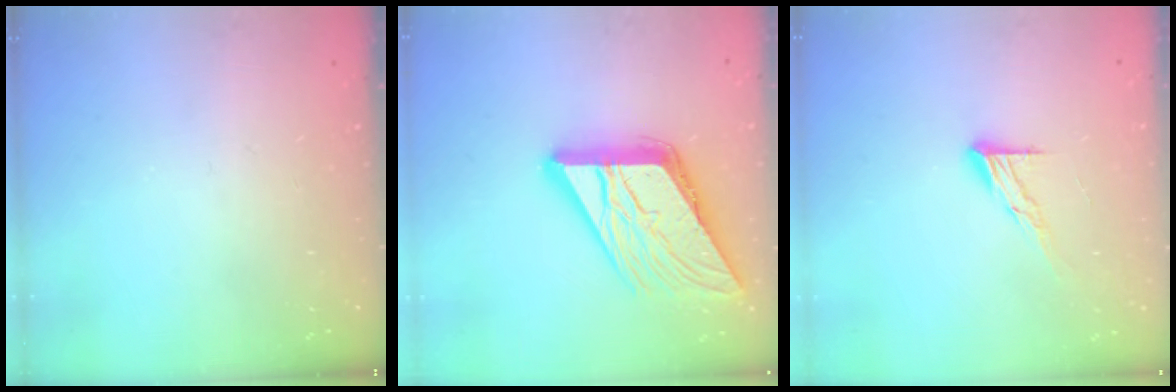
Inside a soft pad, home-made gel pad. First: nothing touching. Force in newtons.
{"total": 17.1, "press": 17.1, "slide": 1.8}
{"total": 8.7, "press": 8.7, "slide": 0.7}